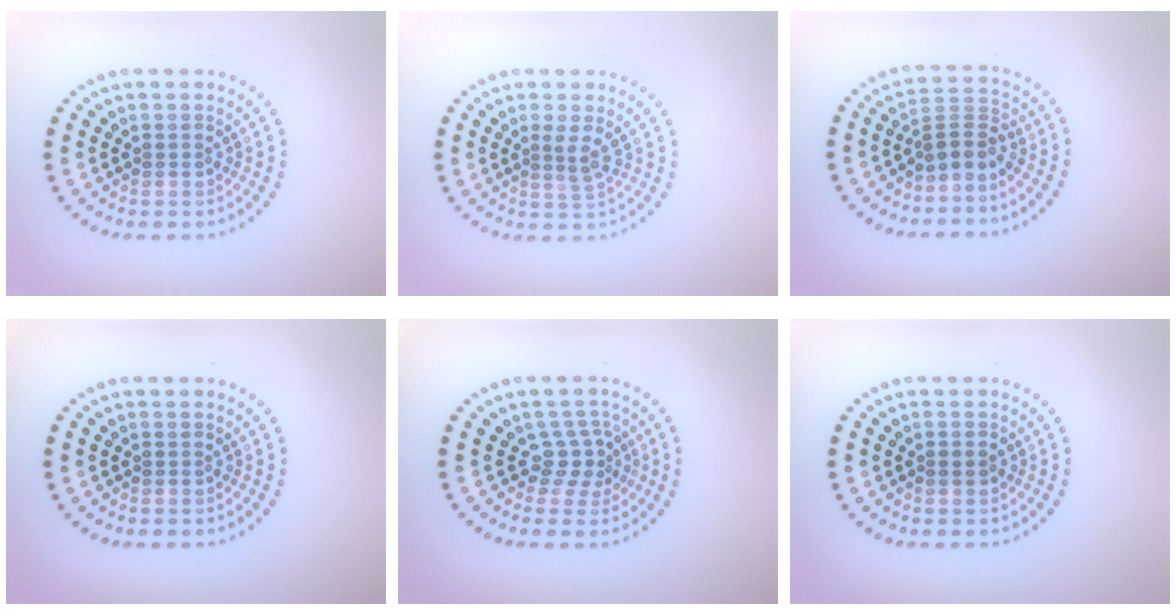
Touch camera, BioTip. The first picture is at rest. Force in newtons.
{"total": 1.9, "press": 1.3, "slide": 1.3}
{"total": 2.6, "press": 1.9, "slide": 1.8}
{"total": 0.0}
{"total": 2.2, "press": 1.5, "slide": 1.7}
{"total": 0.8, "press": 0.7, "slide": 0.4}